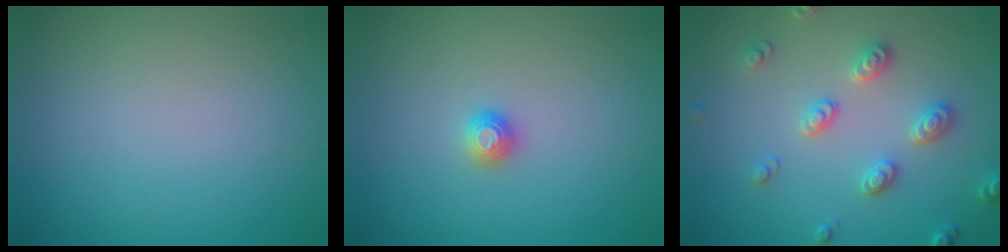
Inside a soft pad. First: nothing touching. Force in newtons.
{"total": 1.2, "press": 1.1, "slide": 0.3}
{"total": 2.9, "press": 2.8, "slide": 0.4}